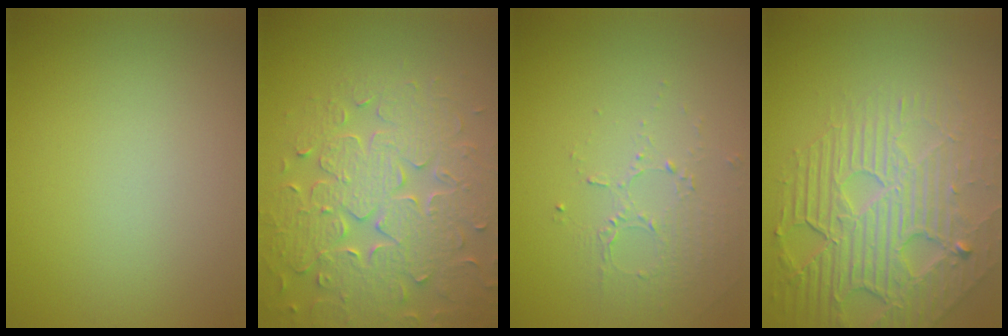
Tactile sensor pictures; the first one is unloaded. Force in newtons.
{"total": 7.7, "press": 6.1, "slide": 4.7}
{"total": 1.6, "press": 1.0, "slide": 1.3}
{"total": 8.0, "press": 5.6, "slide": 5.7}